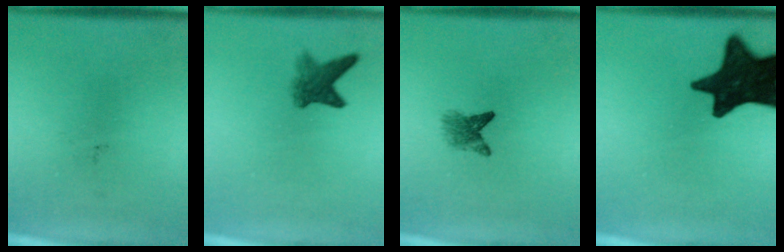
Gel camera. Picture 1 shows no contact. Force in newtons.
{"total": 4.3}
{"total": 2.7}
{"total": 16.9}